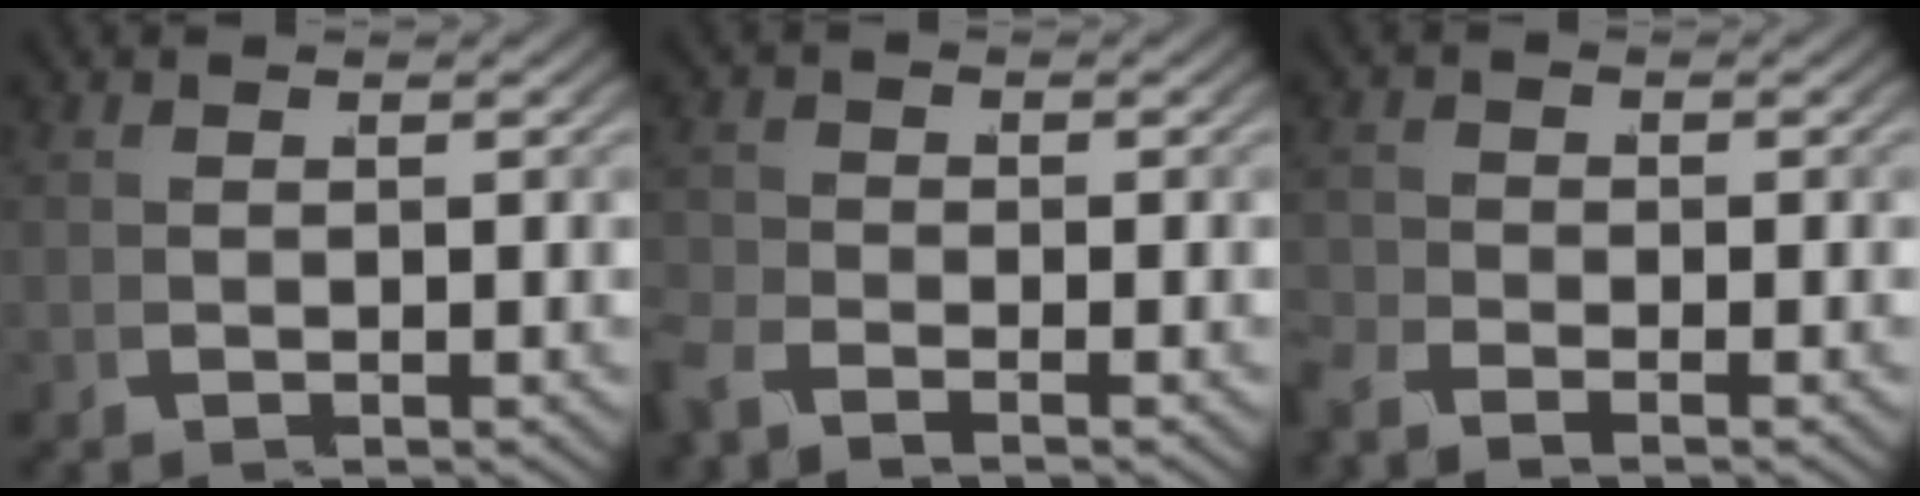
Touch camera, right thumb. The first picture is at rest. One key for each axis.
{"total": 1.8, "fx": -1.8, "fy": 0.2, "fz": 0.2, "tx": -0.001, "ty": -0.001, "tz": -0.045}
{"total": 1.7, "fx": -1.7, "fy": 0.0, "fz": 0.2, "tx": 0.004, "ty": -0.002, "tz": -0.043}